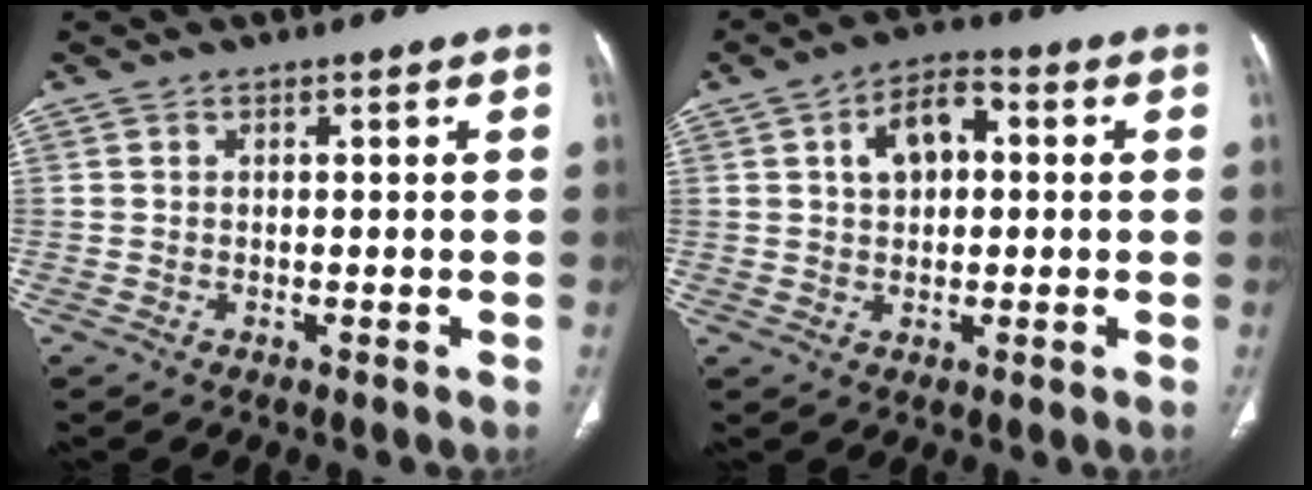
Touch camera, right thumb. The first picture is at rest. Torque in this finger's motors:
{"motor_torque": [-0.02, 0.13, 0.44, -0.25, 0.13]}